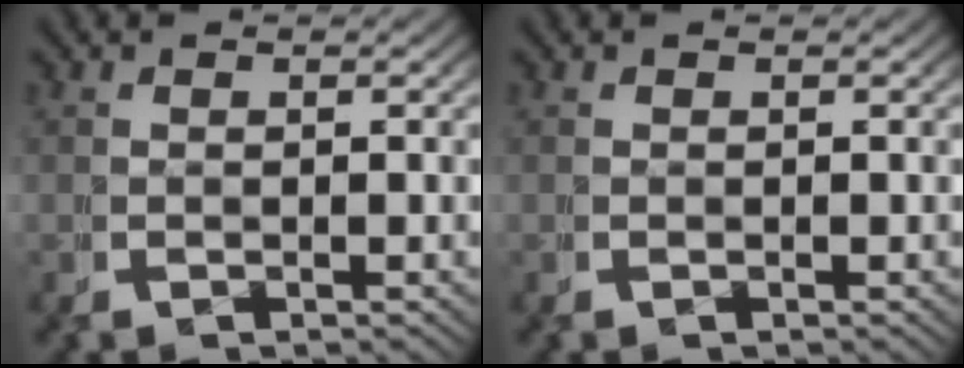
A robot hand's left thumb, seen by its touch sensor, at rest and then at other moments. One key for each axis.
{"total": 0.0}